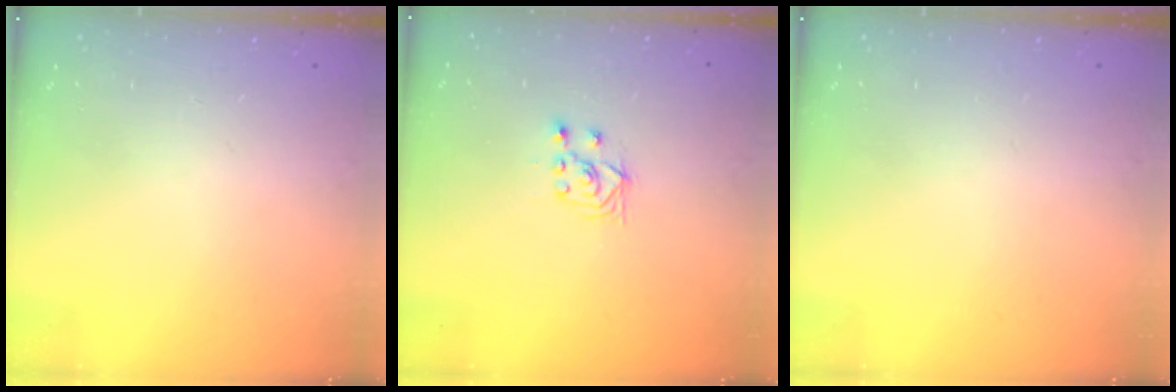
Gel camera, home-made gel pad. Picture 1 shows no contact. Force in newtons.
{"total": 3.4, "press": 3.2, "slide": 0.9}
{"total": 0.0}